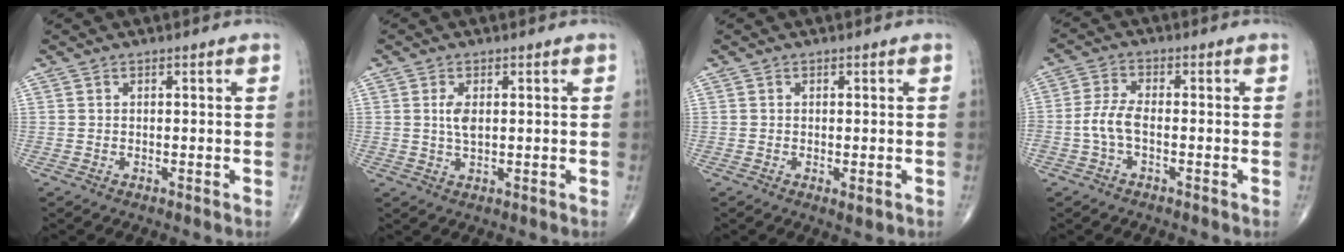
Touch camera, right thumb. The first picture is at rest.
{"total": 3.1, "force": [0.5, 1.5, 2.7], "torque": [-0.055, -0.003, 0.011]}
{"total": 1.5, "force": [-0.4, 0.5, 1.3], "torque": [-0.021, -0.005, -0.005]}
{"total": 4.1, "force": [-1.2, 1.8, 3.4], "torque": [-0.080, 0.012, -0.029]}